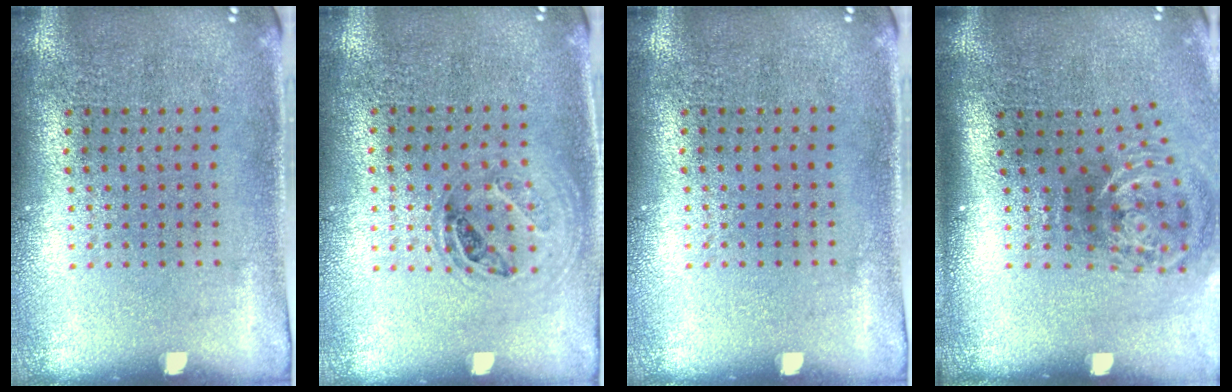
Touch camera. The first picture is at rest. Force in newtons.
{"total": 1.0, "press": 0.9, "slide": 0.4}
{"total": 0.0}
{"total": 2.1, "press": 1.3, "slide": 1.7}